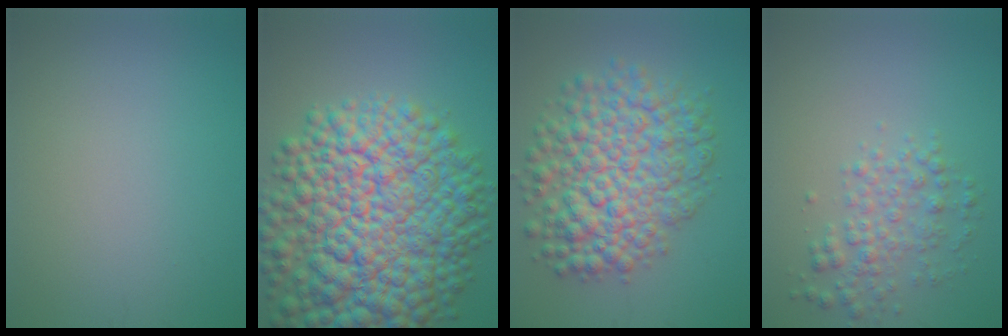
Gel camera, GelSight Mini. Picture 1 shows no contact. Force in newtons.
{"total": 16.8, "press": 16.8, "slide": 0.6}
{"total": 9.4, "press": 9.4, "slide": 0.2}
{"total": 3.0, "press": 3.0, "slide": 0.0}